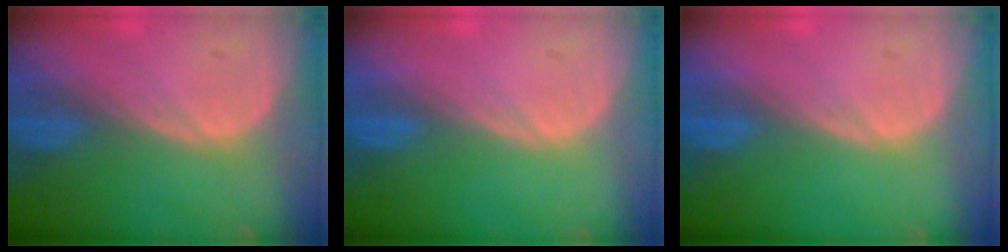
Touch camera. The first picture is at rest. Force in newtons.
{"total": 0.0}
{"total": 0.0}